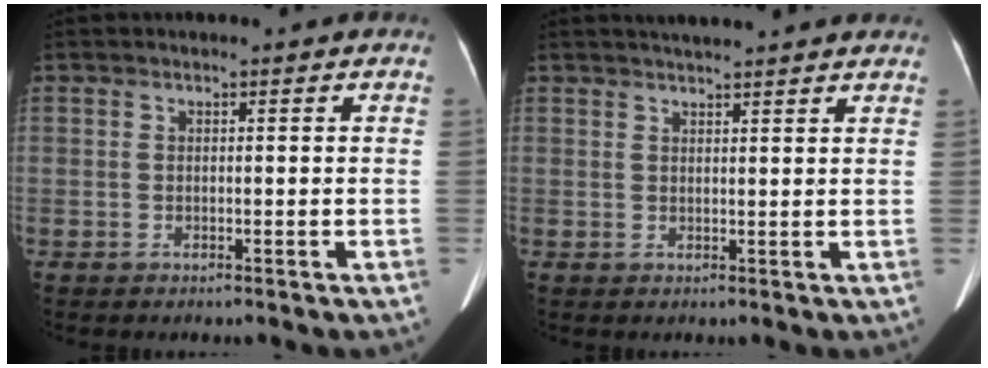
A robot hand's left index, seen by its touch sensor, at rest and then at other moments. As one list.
[{"total": 8.7, "force": [7.8, 0.7, 3.8], "torque": [-0.053, 0.028, 0.089]}]